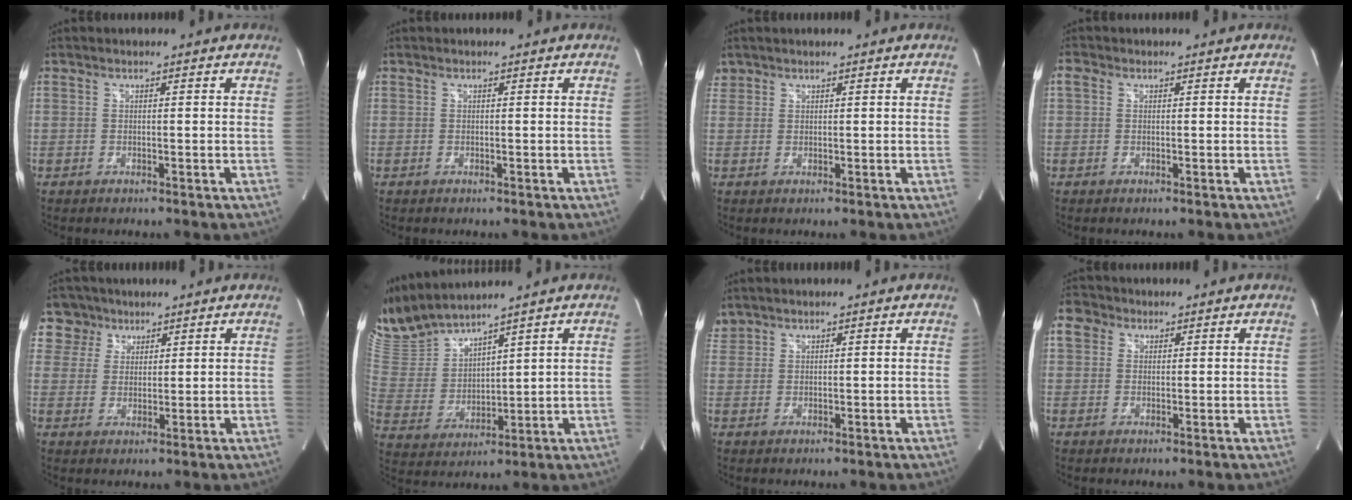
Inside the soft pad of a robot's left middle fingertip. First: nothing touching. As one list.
[{"total": 0.0}, {"total": 1.6, "force": [1.2, 1.1, 0.0], "torque": [0.006, 0.012, 0.022]}, {"total": 1.3, "force": [0.4, 1.1, 0.6], "torque": [-0.014, 0.012, 0.006]}, {"total": 6.6, "force": [4.4, 4.9, -0.3], "torque": [0.011, 0.009, 0.083]}, {"total": 11.1, "force": [10.6, 0.2, 3.4], "torque": [-0.092, 0.003, 0.232]}, {"total": 2.1, "force": [1.9, 0.8, -0.1], "torque": [0.000, 0.012, 0.040]}, {"total": 3.7, "force": [1.7, 3.1, 1.2], "torque": [-0.028, 0.018, 0.034]}]